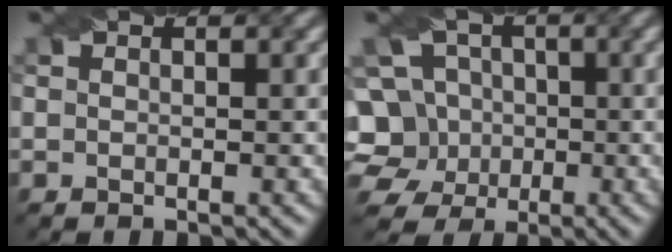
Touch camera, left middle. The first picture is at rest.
{"total": 7.3, "force": [-1.4, 6.7, 2.6], "torque": [-0.041, 0.027, -0.059]}